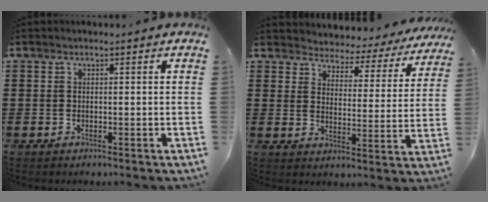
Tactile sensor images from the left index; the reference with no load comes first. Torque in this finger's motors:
{"motor_torque": [2.14, 0.00, 0.46, 0.09]}